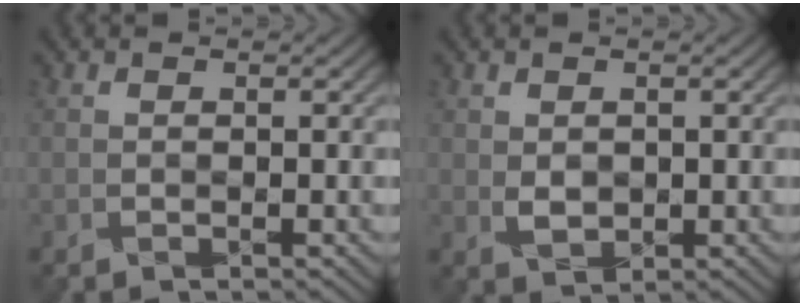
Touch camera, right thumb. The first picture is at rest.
{"total": 1.5, "force": [0.5, 1.2, 0.7], "torque": [-0.014, -0.006, 0.019]}